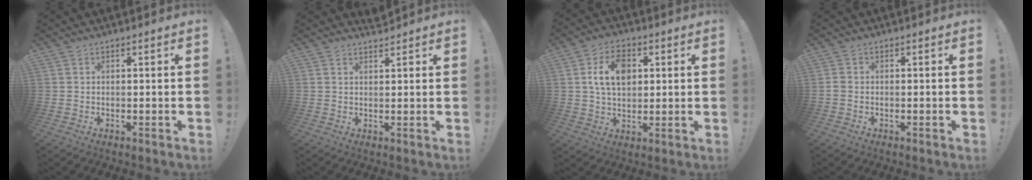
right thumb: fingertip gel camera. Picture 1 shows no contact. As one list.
[{"total": 1.8, "force": [1.7, 0.4, 0.3], "torque": [0.008, -0.017, 0.029]}, {"total": 10.9, "force": [2.6, 7.4, 7.5], "torque": [-0.122, 0.006, 0.047]}, {"total": 1.2, "force": [-0.5, 0.8, 0.7], "torque": [-0.017, 0.005, -0.008]}]